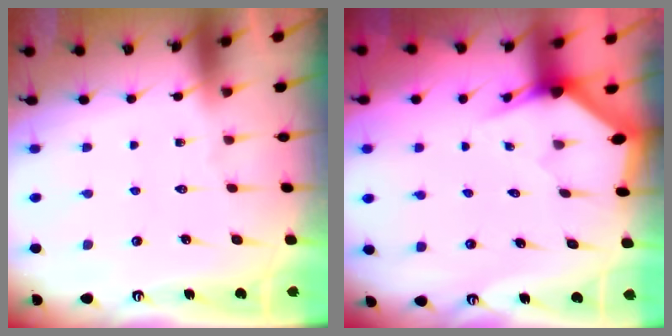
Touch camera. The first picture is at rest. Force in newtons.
{"total": 2.9, "press": 2.9, "slide": 0.1}